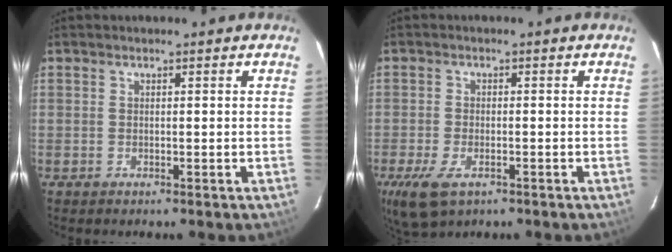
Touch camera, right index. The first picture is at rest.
{"total": 7.4, "force": [-3.9, 3.7, 5.1], "torque": [-0.122, -0.023, -0.071]}